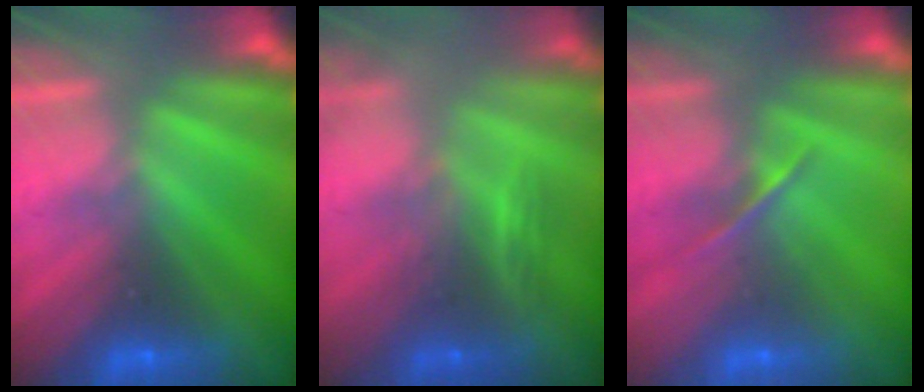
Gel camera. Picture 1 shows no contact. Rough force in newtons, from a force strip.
{"total": 3.4}
{"total": 1.4}